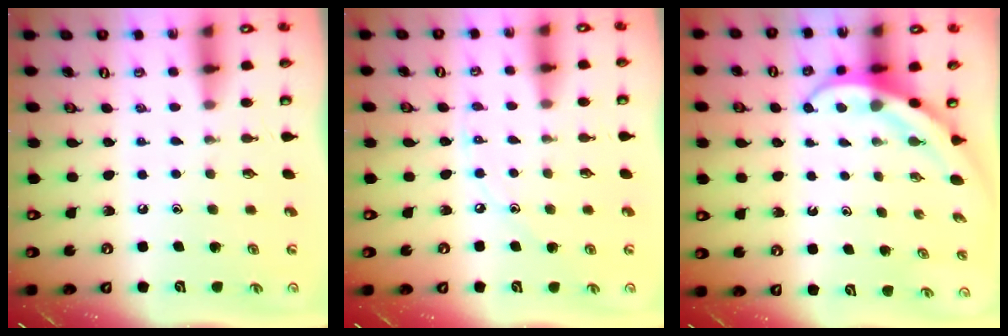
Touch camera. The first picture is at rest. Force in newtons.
{"total": 4.9, "press": 4.9, "slide": 0.2}
{"total": 4.0, "press": 4.0, "slide": 0.4}